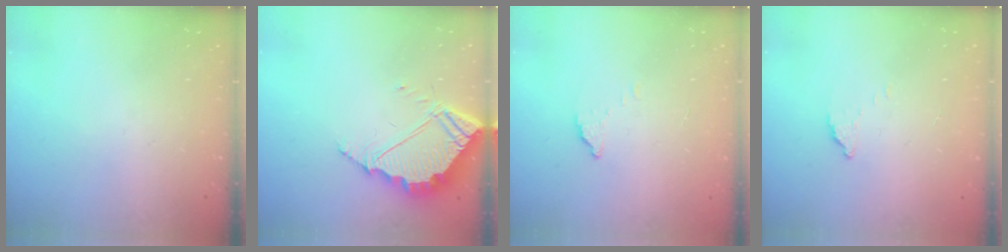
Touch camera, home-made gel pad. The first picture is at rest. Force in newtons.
{"total": 5.9, "press": 5.9, "slide": 0.4}
{"total": 2.3, "press": 2.3, "slide": 0.1}
{"total": 2.8, "press": 2.7, "slide": 0.3}